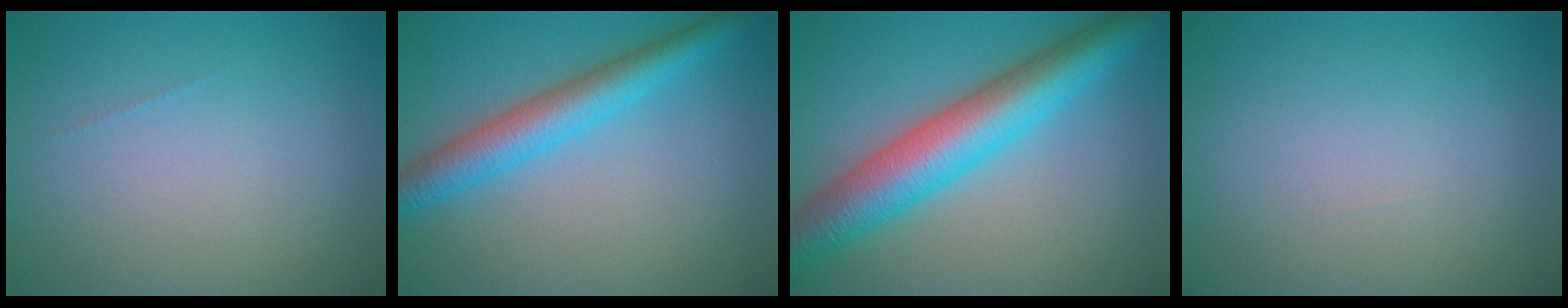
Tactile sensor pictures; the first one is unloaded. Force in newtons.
{"total": 4.8, "press": 4.8, "slide": 0.1}
{"total": 8.4, "press": 8.4, "slide": 0.1}
{"total": 0.0}